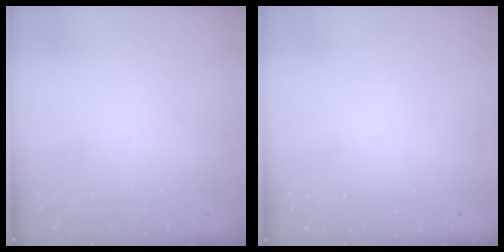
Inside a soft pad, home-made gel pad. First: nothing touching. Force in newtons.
{"total": 1.5, "press": 1.5, "slide": 0.1}